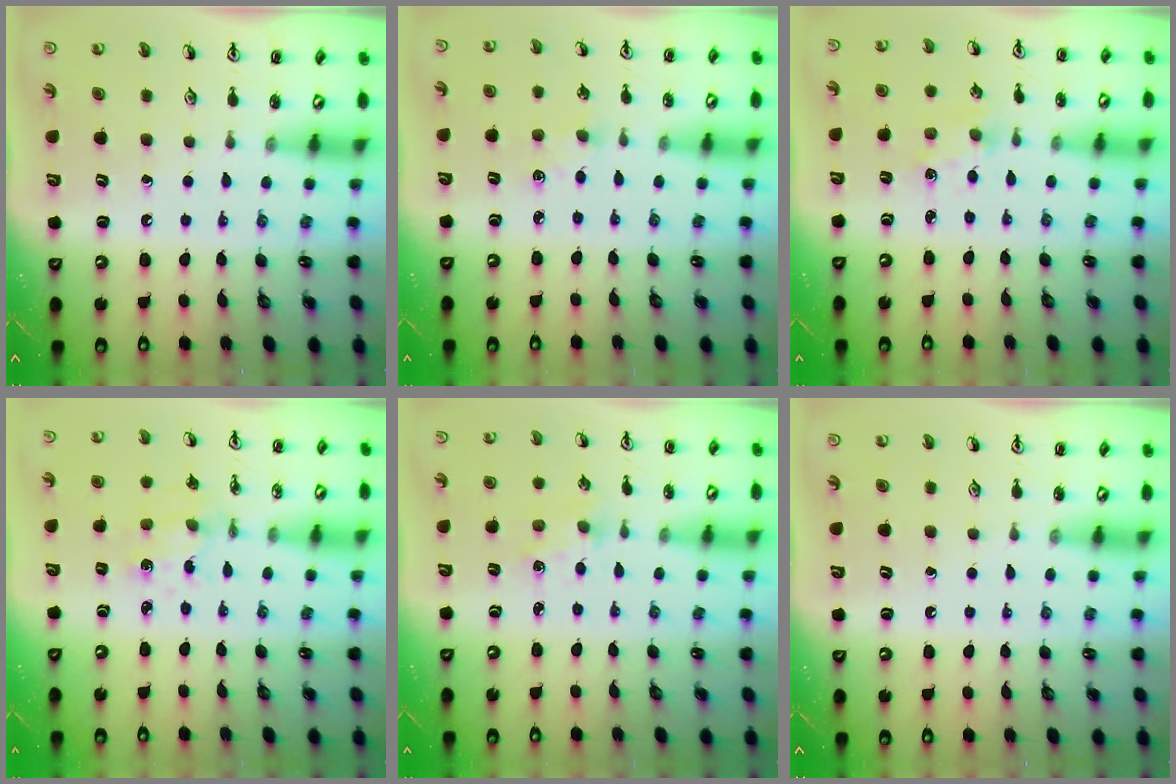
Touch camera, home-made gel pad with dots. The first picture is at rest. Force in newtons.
{"total": 2.9, "press": 2.9, "slide": 0.3}
{"total": 1.6, "press": 1.6, "slide": 0.4}
{"total": 2.1, "press": 2.1, "slide": 0.3}
{"total": 1.6, "press": 1.6, "slide": 0.4}
{"total": 0.0}